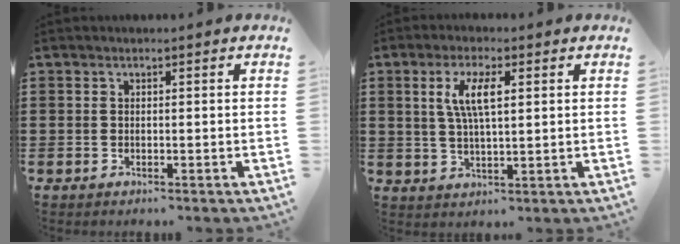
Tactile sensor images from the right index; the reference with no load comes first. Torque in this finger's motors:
{"motor_torque": [0.31, 0.12, 0.36, 0.17]}